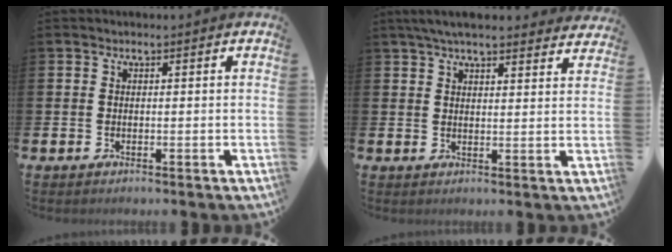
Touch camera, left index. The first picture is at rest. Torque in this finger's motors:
{"motor_torque": [1.10, -1.04, 0.60, 0.17]}